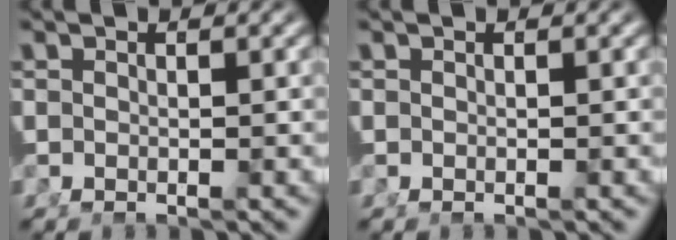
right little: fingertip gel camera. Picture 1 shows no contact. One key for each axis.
{"total": 0.0}